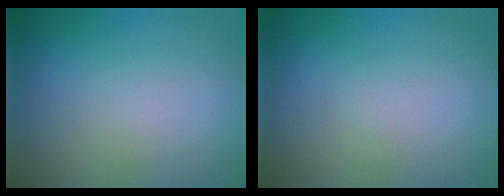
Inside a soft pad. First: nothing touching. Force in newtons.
{"total": 0.0}